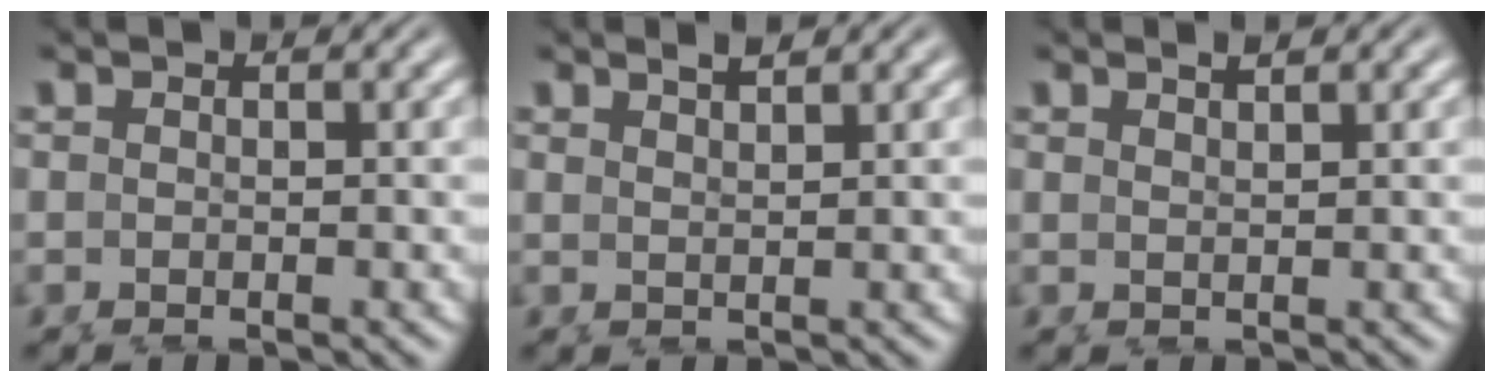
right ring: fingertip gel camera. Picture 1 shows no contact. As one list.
[{"total": 1.9, "force": [1.7, -0.1, 0.9], "torque": [-0.011, -0.003, 0.037]}, {"total": 1.3, "force": [1.2, -0.3, 0.5], "torque": [-0.004, -0.004, 0.027]}]